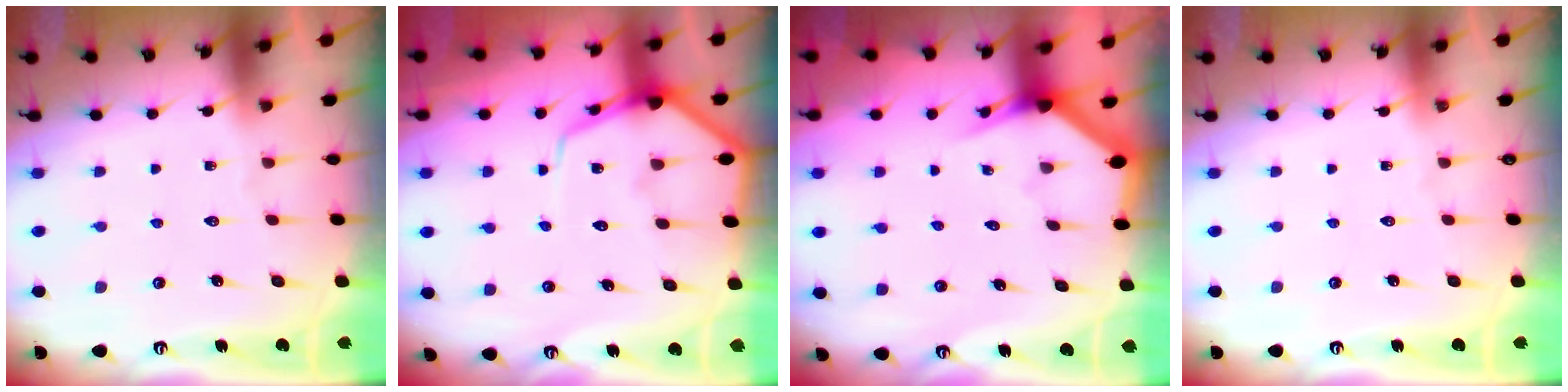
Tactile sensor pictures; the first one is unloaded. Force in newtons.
{"total": 9.2, "press": 9.2, "slide": 0.9}
{"total": 2.8, "press": 2.8, "slide": 0.1}
{"total": 0.0}